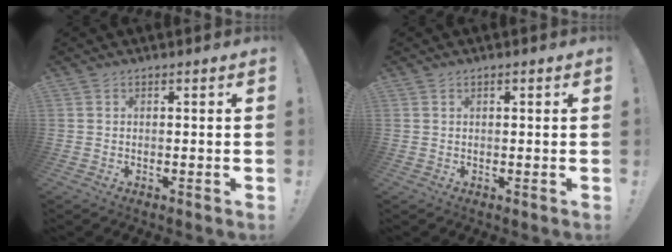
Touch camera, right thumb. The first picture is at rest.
{"total": 0.6, "force": [0.3, 0.3, 0.4], "torque": [-0.009, 0.003, 0.006]}